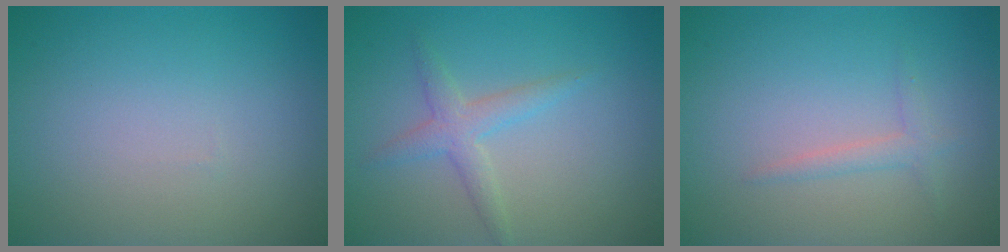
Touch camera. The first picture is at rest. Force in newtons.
{"total": 2.2, "press": 2.2, "slide": 0.1}
{"total": 1.4, "press": 1.4, "slide": 0.1}